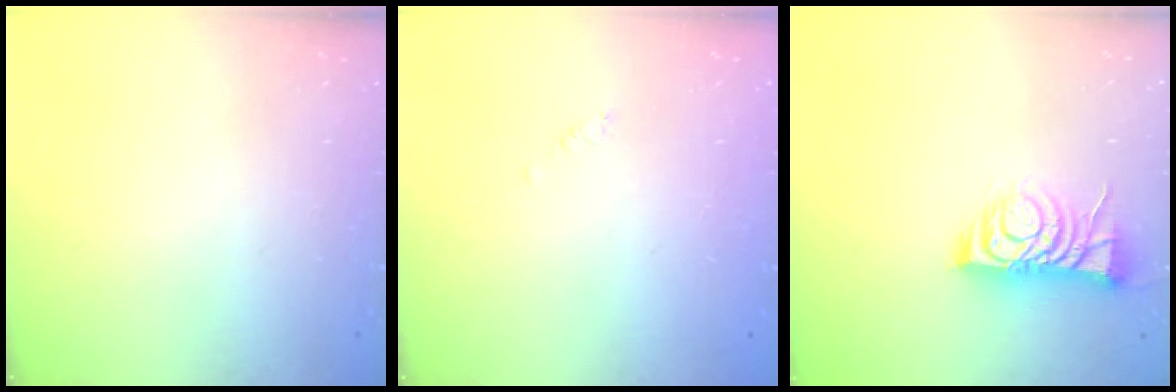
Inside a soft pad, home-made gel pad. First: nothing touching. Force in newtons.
{"total": 2.8, "press": 2.7, "slide": 0.3}
{"total": 8.3, "press": 8.3, "slide": 0.7}